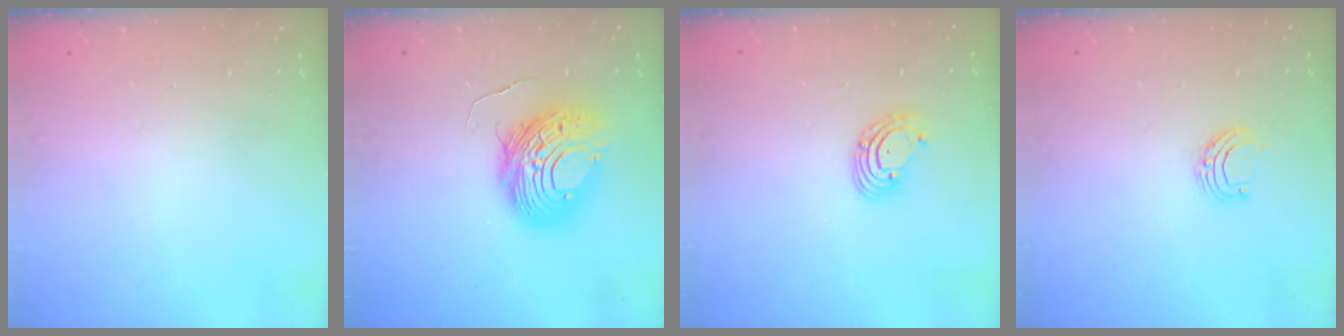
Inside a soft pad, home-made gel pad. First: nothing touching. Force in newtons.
{"total": 12.2, "press": 12.1, "slide": 1.3}
{"total": 4.8, "press": 4.7, "slide": 0.5}
{"total": 5.0, "press": 5.0, "slide": 0.5}